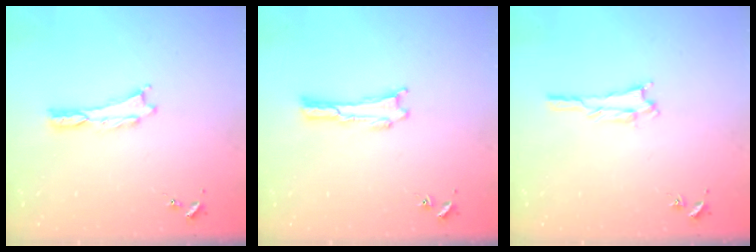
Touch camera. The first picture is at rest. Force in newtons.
{"total": 0.0}
{"total": 1.1, "press": 1.1, "slide": 0.2}